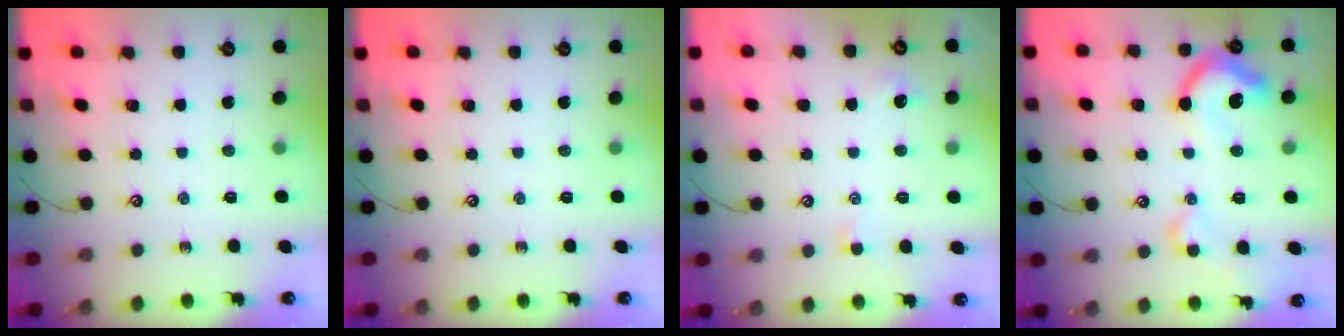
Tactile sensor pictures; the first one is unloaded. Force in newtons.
{"total": 0.0}
{"total": 0.5, "press": 0.2, "slide": 0.5}
{"total": 11.3, "press": 11.2, "slide": 1.4}